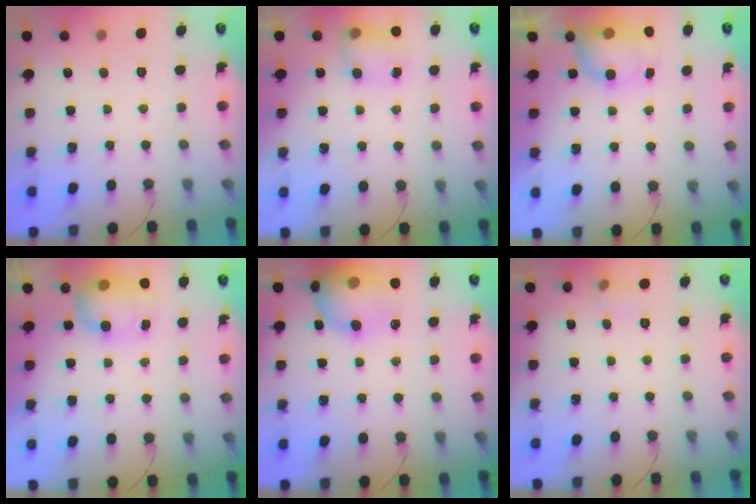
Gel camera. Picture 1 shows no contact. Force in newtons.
{"total": 6.9, "press": 6.9, "slide": 0.7}
{"total": 7.2, "press": 7.0, "slide": 1.3}
{"total": 11.7, "press": 9.3, "slide": 7.1}
{"total": 15.2, "press": 15.0, "slide": 2.7}
{"total": 5.1, "press": 4.8, "slide": 1.6}